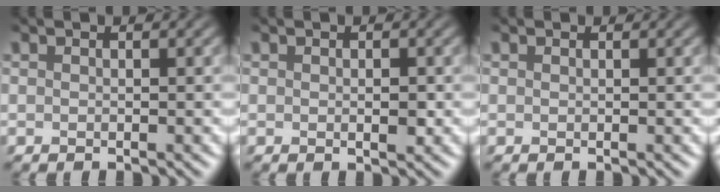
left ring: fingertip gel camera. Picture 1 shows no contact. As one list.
[{"total": 0.9, "force": [-0.1, 0.4, 0.8], "torque": [-0.015, -0.002, -0.001]}, {"total": 0.0}]